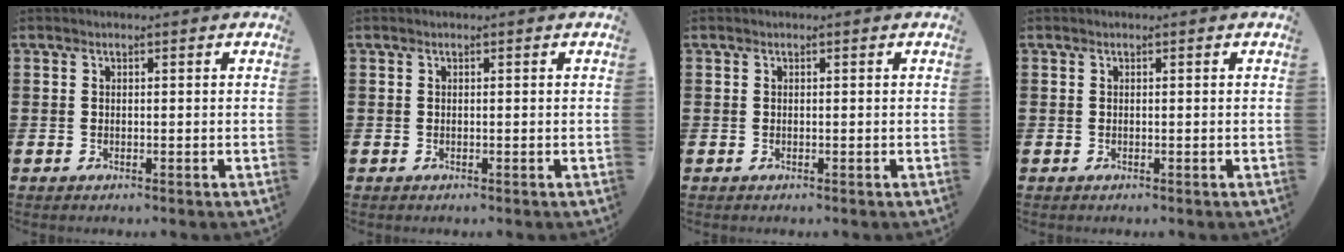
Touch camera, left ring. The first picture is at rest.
{"total": 0.0}
{"total": 0.0}
{"total": 0.0}